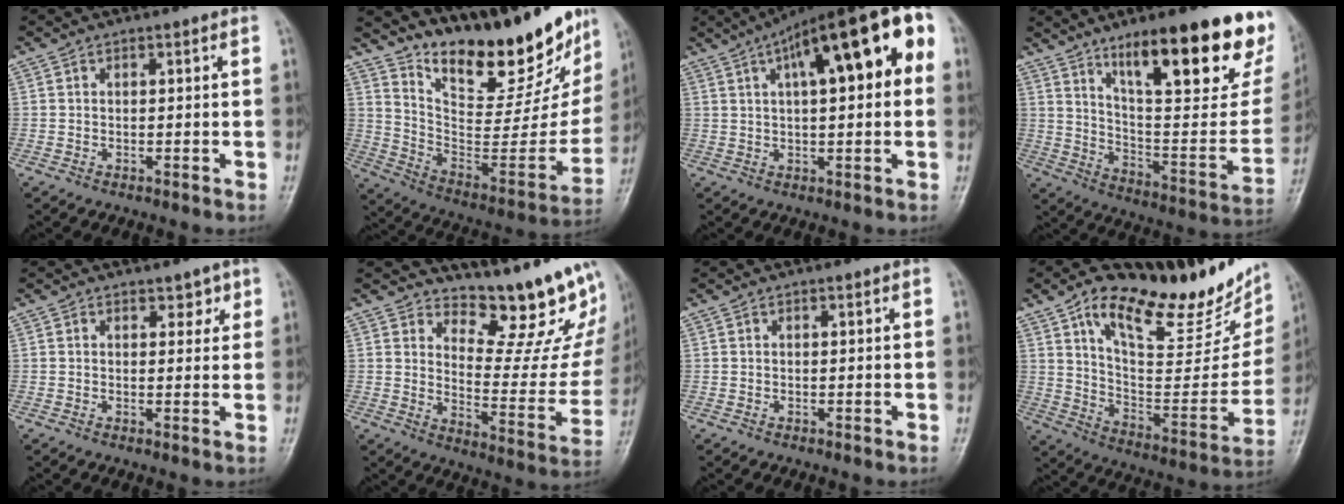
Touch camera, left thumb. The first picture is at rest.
{"total": 26.2, "force": [21.0, 7.9, 13.5], "torque": [-0.173, -0.124, 0.323]}
{"total": 20.2, "force": [6.5, 6.6, 18.0], "torque": [-0.257, 0.040, 0.090]}
{"total": 28.8, "force": [17.1, 7.8, 21.8], "torque": [-0.262, -0.062, 0.268]}
{"total": 2.5, "force": [1.6, 1.6, 1.2], "torque": [0.007, -0.007, 0.019]}
{"total": 17.3, "force": [14.9, 5.3, 7.0], "torque": [-0.042, -0.151, 0.190]}
{"total": 0.0}
{"total": 27.2, "force": [18.3, 9.3, 17.9], "torque": [-0.216, -0.072, 0.289]}